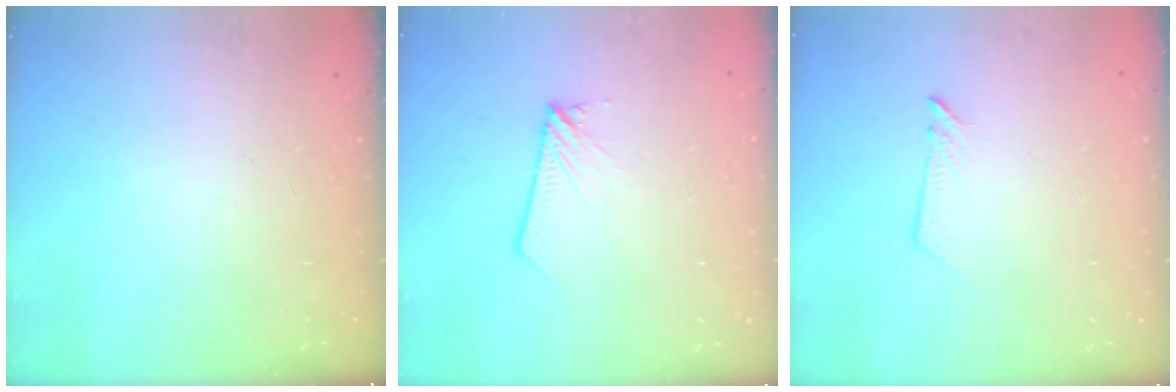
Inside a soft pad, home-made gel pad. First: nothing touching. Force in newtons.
{"total": 2.0, "press": 2.0, "slide": 0.2}
{"total": 2.9, "press": 2.9, "slide": 0.3}